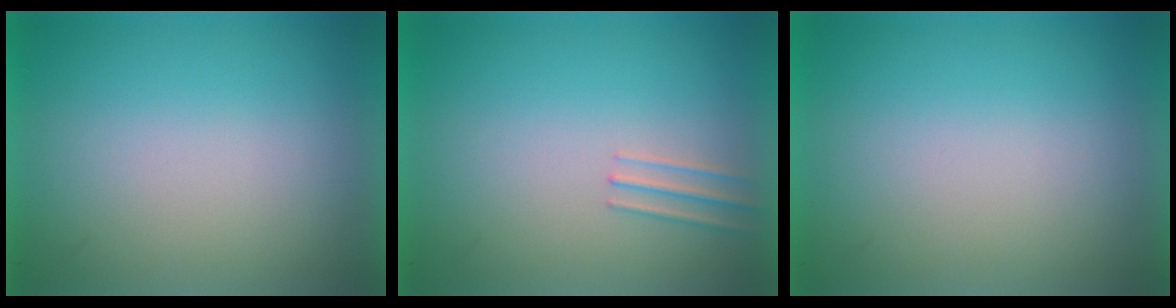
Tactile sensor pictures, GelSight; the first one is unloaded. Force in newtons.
{"total": 1.0}
{"total": 0.0}